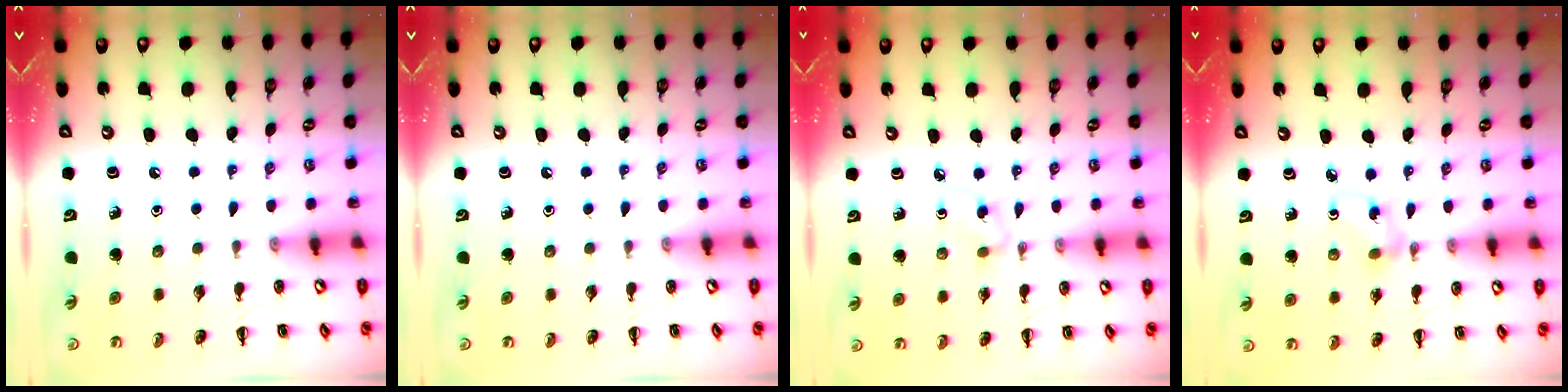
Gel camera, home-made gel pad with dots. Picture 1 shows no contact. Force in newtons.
{"total": 0.0}
{"total": 3.0, "press": 2.7, "slide": 1.4}
{"total": 3.3, "press": 3.0, "slide": 1.2}